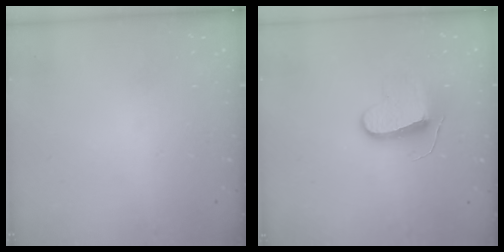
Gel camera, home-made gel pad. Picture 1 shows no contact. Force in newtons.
{"total": 9.6, "press": 9.5, "slide": 0.6}